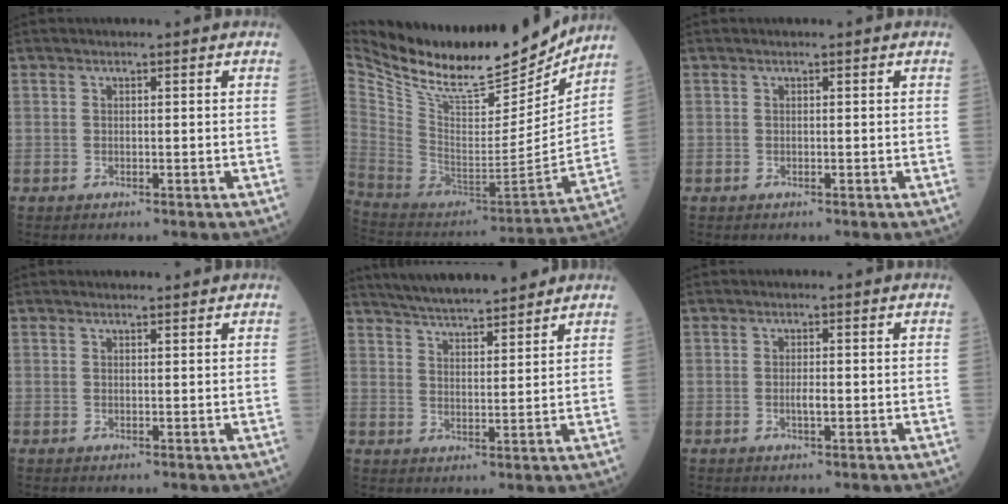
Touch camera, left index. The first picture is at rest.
{"total": 28.0, "force": [23.8, 7.2, 13.0], "torque": [-0.251, -0.035, 0.378]}
{"total": 0.0}
{"total": 2.0, "force": [2.0, 0.2, 0.2], "torque": [-0.007, 0.006, 0.025]}
{"total": 11.8, "force": [10.6, 1.5, 5.0], "torque": [-0.080, 0.011, 0.167]}
{"total": 1.3, "force": [-0.5, 0.2, 1.2], "torque": [-0.023, -0.004, -0.009]}